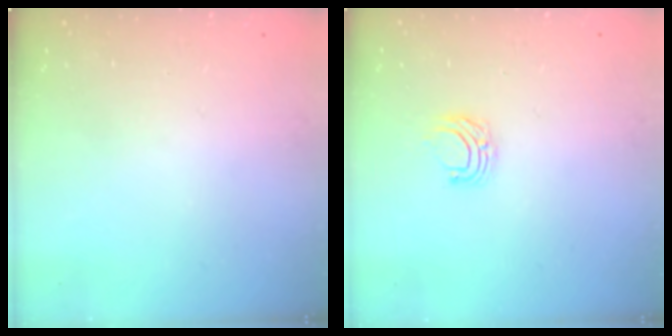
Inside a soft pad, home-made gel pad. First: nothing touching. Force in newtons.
{"total": 5.2, "press": 5.2, "slide": 0.4}